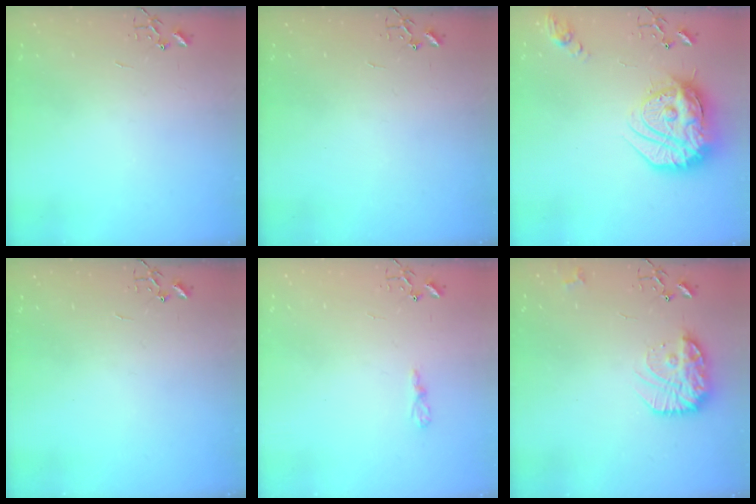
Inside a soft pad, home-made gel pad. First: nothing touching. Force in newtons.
{"total": 0.0}
{"total": 23.9, "press": 23.8, "slide": 2.1}
{"total": 0.0}
{"total": 4.8, "press": 4.7, "slide": 0.6}
{"total": 16.1, "press": 16.0, "slide": 1.4}